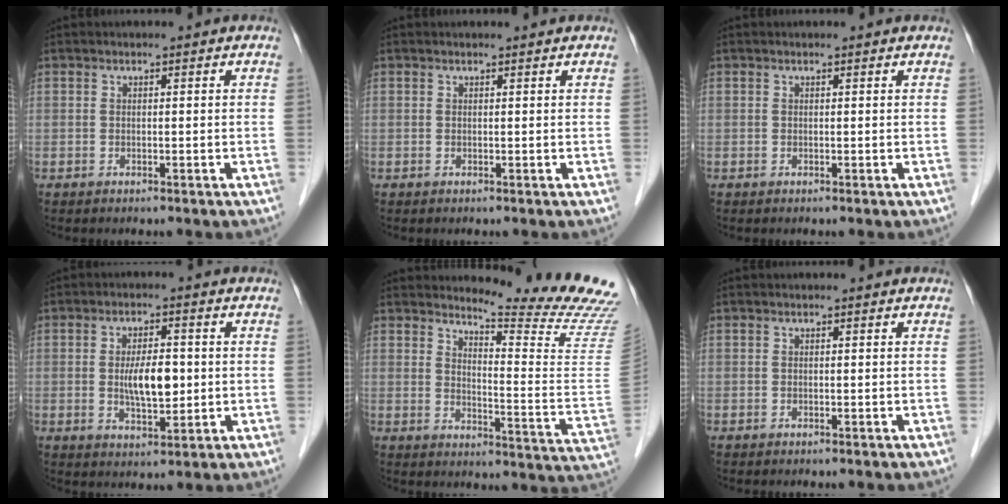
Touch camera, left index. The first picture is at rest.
{"total": 0.5, "force": [0.5, 0.0, 0.1], "torque": [-0.008, -0.001, 0.005]}
{"total": 0.0}
{"total": 6.4, "force": [-0.4, 2.4, 6.0], "torque": [-0.111, -0.006, -0.004]}
{"total": 16.1, "force": [15.4, -1.8, 4.6], "torque": [-0.076, -0.143, 0.177]}
{"total": 0.0}